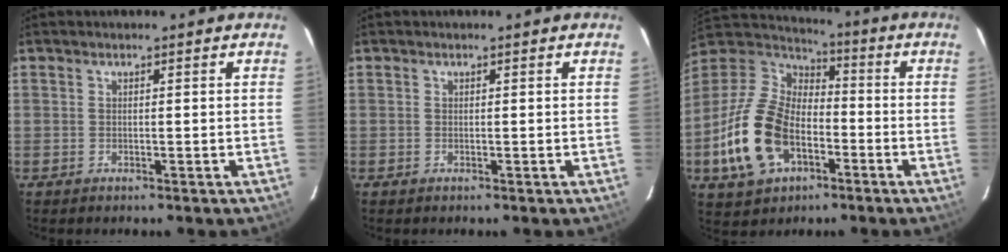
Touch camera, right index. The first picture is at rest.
{"total": 0.0}
{"total": 19.2, "force": [-6.6, 12.4, 13.1], "torque": [-0.298, 0.001, -0.114]}